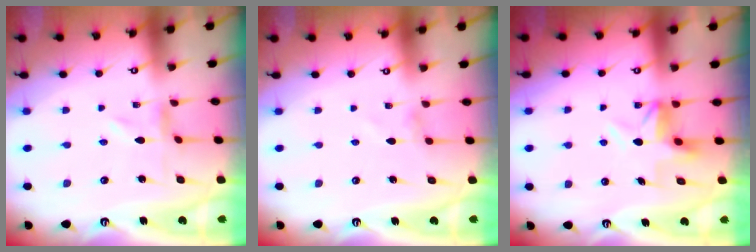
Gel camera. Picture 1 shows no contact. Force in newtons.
{"total": 0.0}
{"total": 6.3, "press": 6.3, "slide": 0.2}